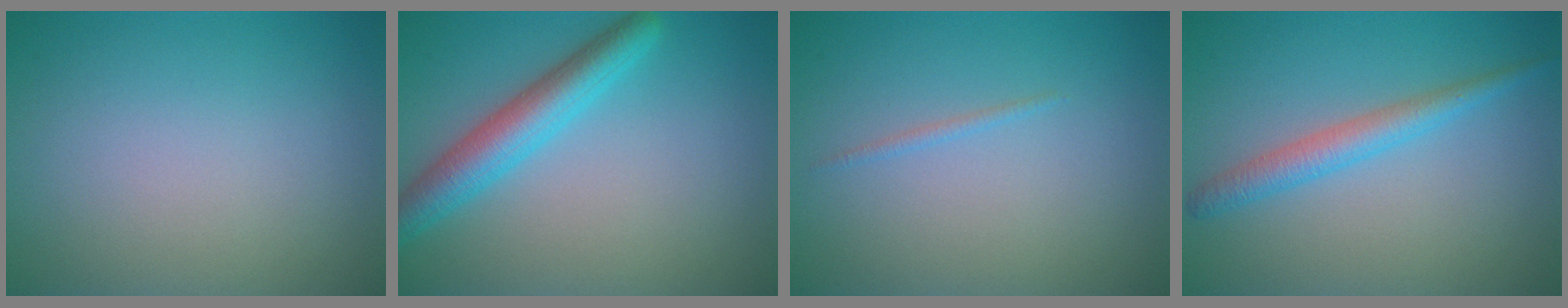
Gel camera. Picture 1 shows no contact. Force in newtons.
{"total": 4.5, "press": 4.5, "slide": 0.2}
{"total": 0.6, "press": 0.6, "slide": 0.1}
{"total": 2.6, "press": 2.6, "slide": 0.0}